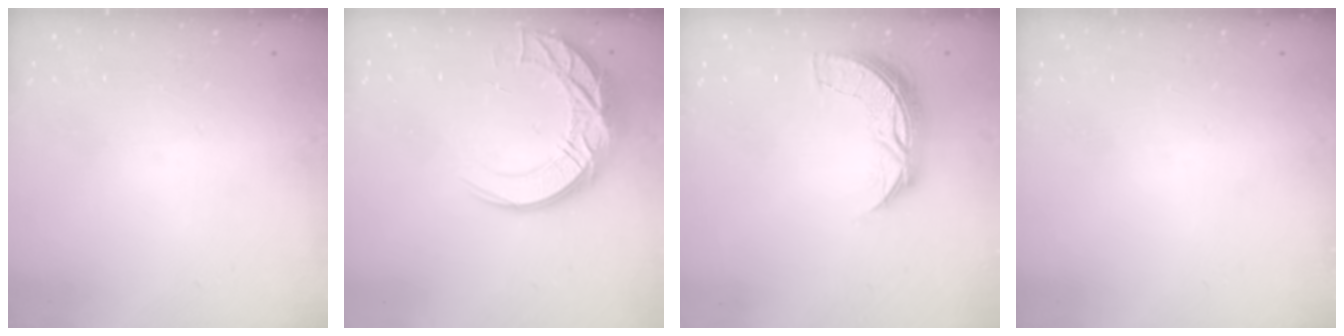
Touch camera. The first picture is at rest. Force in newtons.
{"total": 14.6, "press": 14.6, "slide": 1.0}
{"total": 7.9, "press": 7.9, "slide": 0.5}
{"total": 0.0}